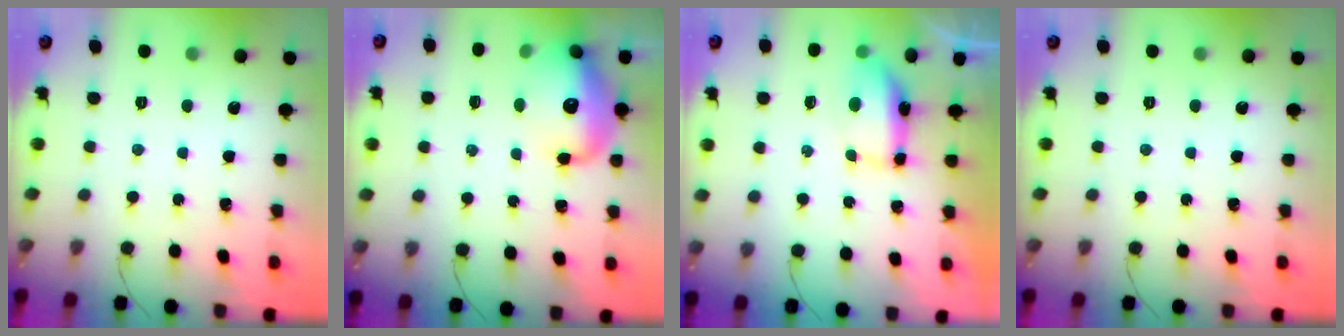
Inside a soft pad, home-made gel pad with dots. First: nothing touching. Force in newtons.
{"total": 17.5, "press": 17.1, "slide": 4.0}
{"total": 14.1, "press": 9.7, "slide": 10.3}
{"total": 0.0}